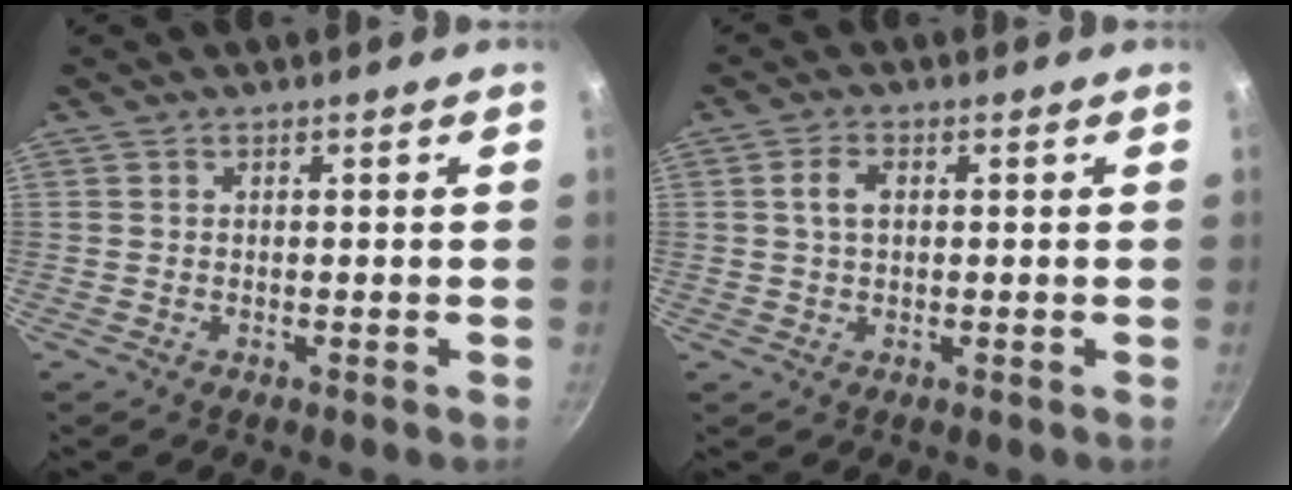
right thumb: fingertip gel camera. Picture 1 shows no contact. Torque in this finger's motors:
{"motor_torque": [-0.24, 0.30, 0.17, 0.54, 0.18]}